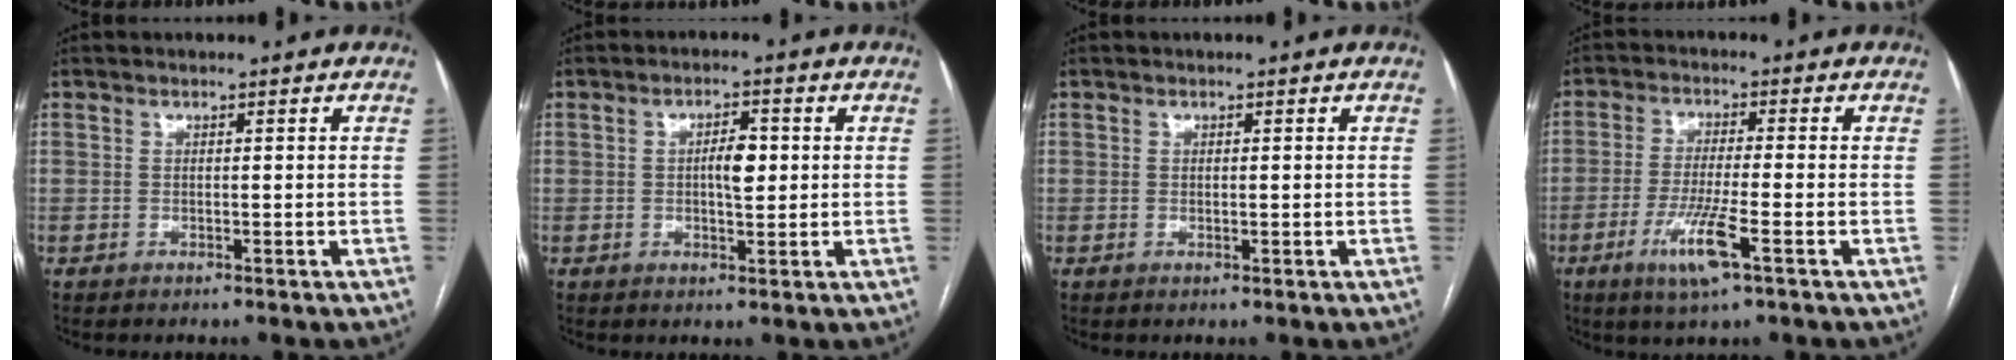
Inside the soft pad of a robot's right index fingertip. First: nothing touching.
{"total": 4.0, "force": [0.4, 1.4, 3.7], "torque": [-0.063, 0.005, 0.008]}
{"total": 0.6, "force": [0.0, 0.2, 0.6], "torque": [-0.010, -0.001, 0.004]}
{"total": 7.6, "force": [-3.5, 0.1, 6.8], "torque": [-0.132, -0.018, -0.063]}